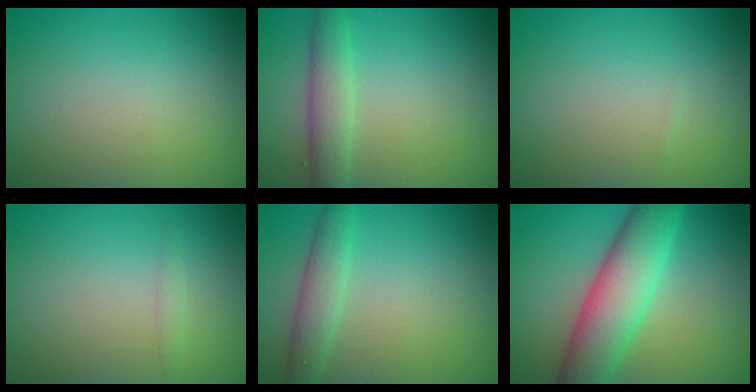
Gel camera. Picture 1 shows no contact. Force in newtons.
{"total": 3.0, "press": 3.0, "slide": 0.0}
{"total": 0.0}
{"total": 0.8, "press": 0.8, "slide": 0.0}
{"total": 2.6, "press": 2.6, "slide": 0.1}
{"total": 7.5, "press": 7.5, "slide": 0.0}